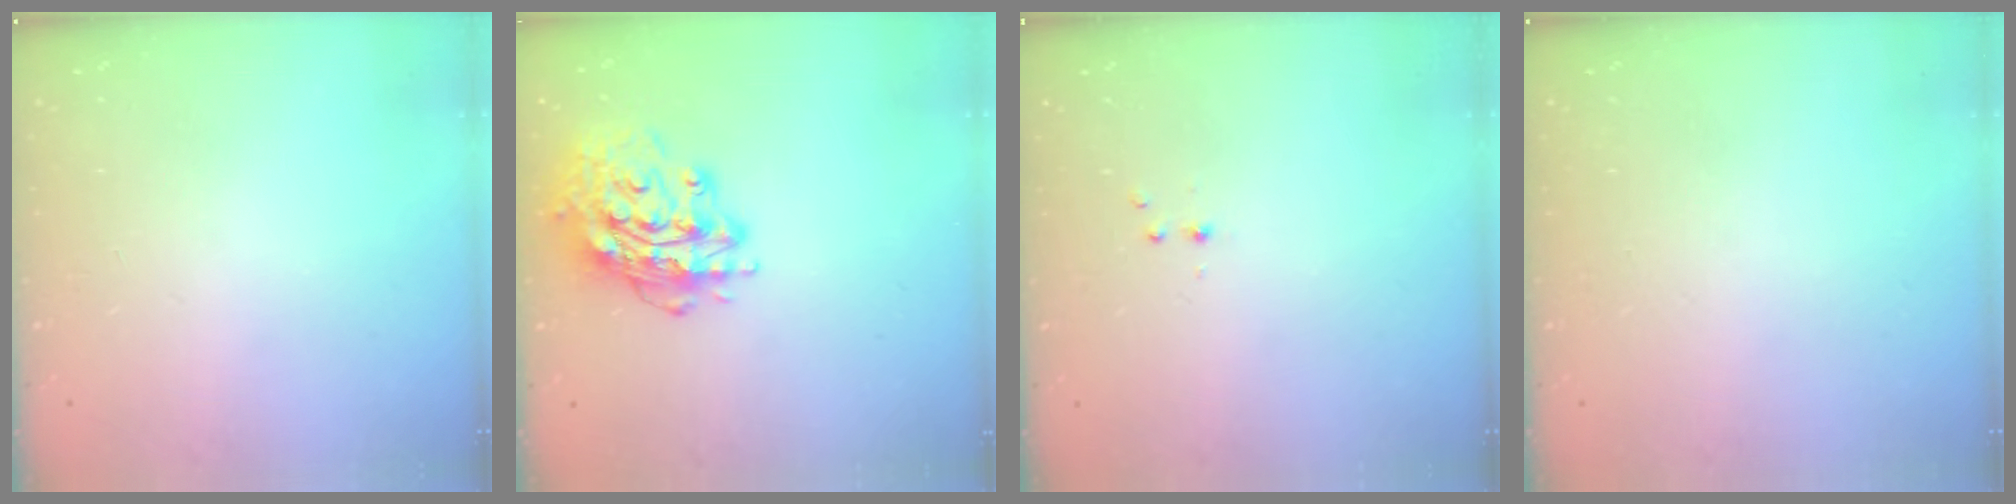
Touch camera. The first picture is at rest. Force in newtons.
{"total": 15.5, "press": 15.5, "slide": 1.5}
{"total": 2.2, "press": 1.9, "slide": 1.2}
{"total": 0.0}